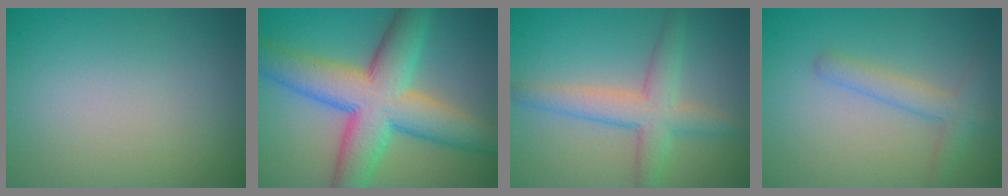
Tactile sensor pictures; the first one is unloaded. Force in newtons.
{"total": 10.9, "press": 10.9, "slide": 0.1}
{"total": 4.7, "press": 4.7, "slide": 0.2}
{"total": 2.5, "press": 2.5, "slide": 0.1}